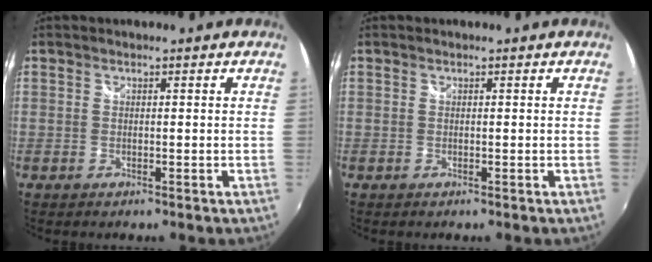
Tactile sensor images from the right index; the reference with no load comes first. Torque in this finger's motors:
{"motor_torque": [0.00, 0.00, -0.02, 0.00]}